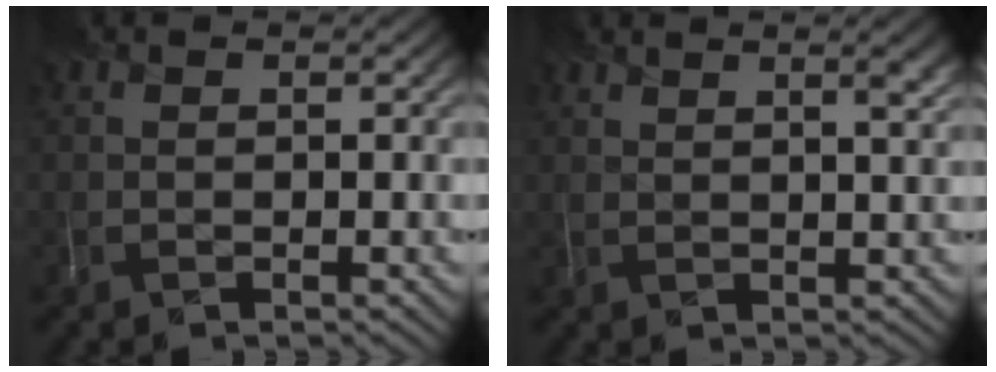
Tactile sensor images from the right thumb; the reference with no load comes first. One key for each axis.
{"total": 3.1, "fx": 2.2, "fy": 0.8, "fz": 2.1, "tx": -0.025, "ty": 0.012, "tz": 0.030}